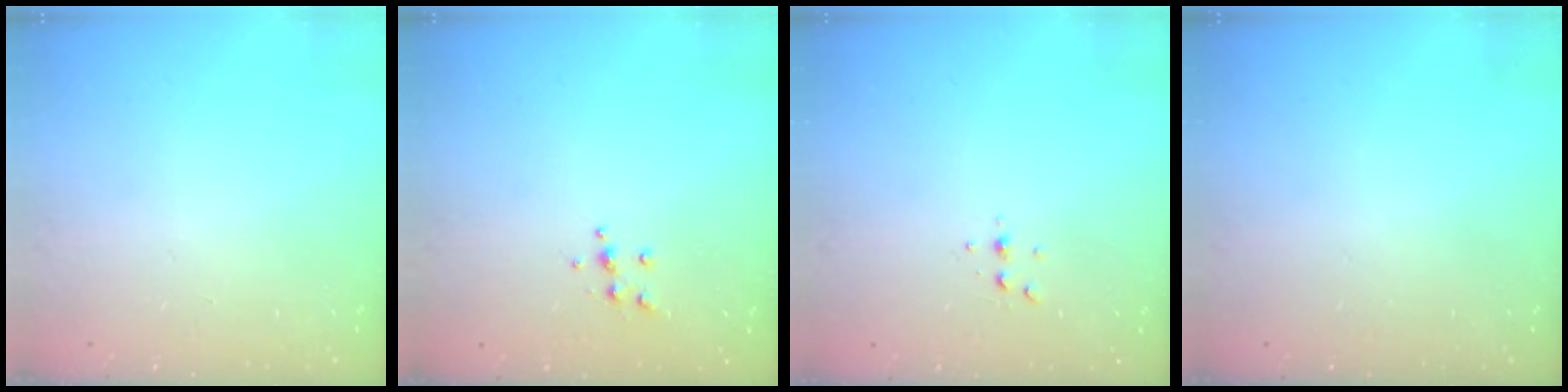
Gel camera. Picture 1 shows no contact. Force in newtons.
{"total": 4.7, "press": 4.6, "slide": 0.5}
{"total": 3.7, "press": 3.6, "slide": 0.5}
{"total": 0.0}